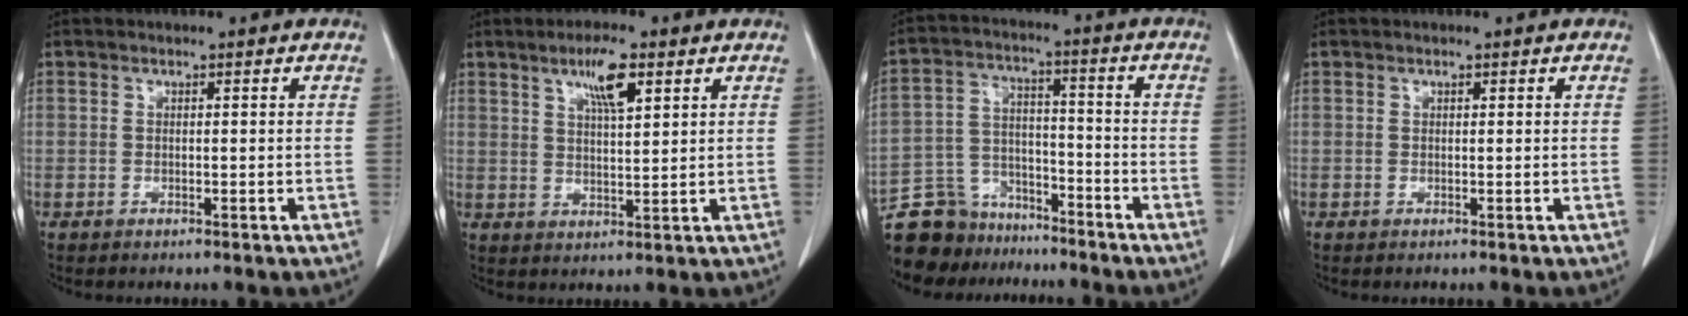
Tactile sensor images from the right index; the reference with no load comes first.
{"total": 6.0, "force": [3.3, 1.1, 4.9], "torque": [-0.089, 0.002, 0.056]}
{"total": 10.4, "force": [-8.8, 5.5, 0.4], "torque": [-0.014, 0.041, -0.151]}
{"total": 0.0}